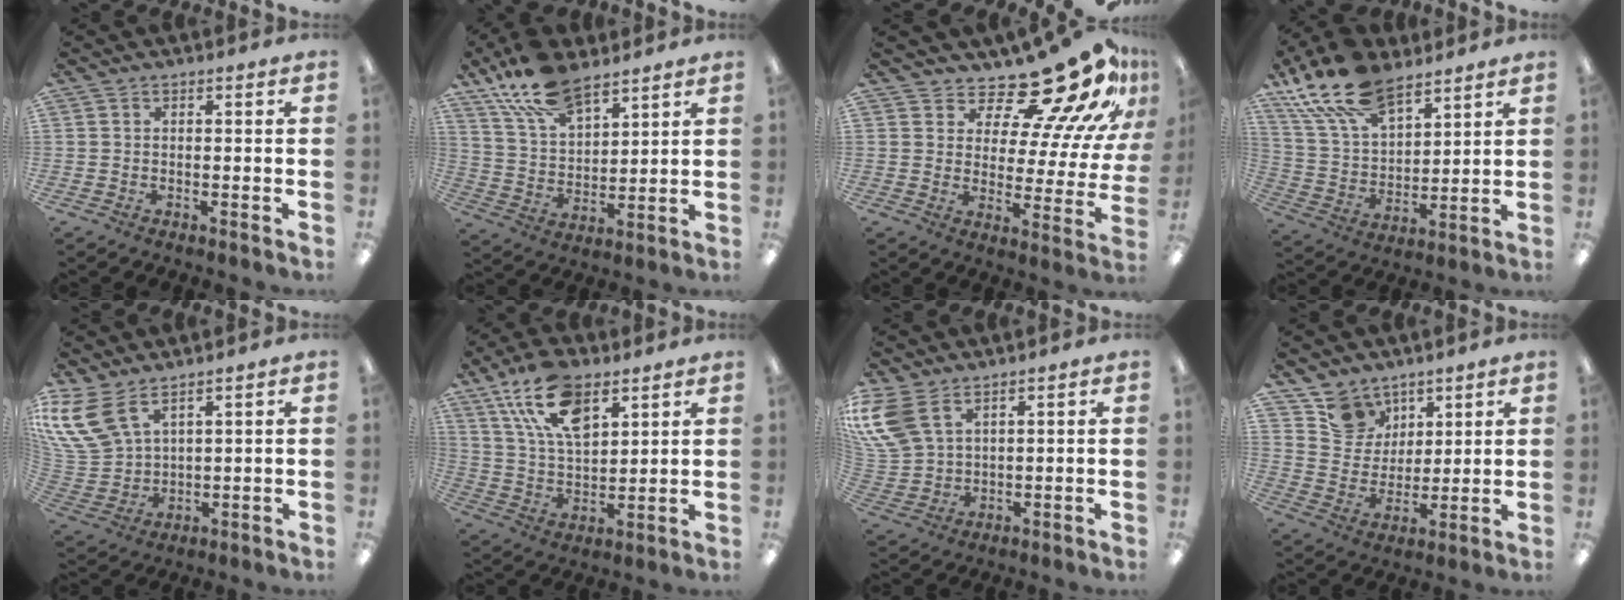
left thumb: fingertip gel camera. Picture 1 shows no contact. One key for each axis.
{"total": 14.6, "fx": 10.2, "fy": 6.7, "fz": 7.9, "tx": -0.153, "ty": -0.049, "tz": 0.189}
{"total": 20.4, "fx": 16.2, "fy": 5.8, "fz": 10.8, "tx": -0.146, "ty": -0.129, "tz": 0.262}
{"total": 18.7, "fx": 12.4, "fy": 9.3, "fz": 10.4, "tx": -0.226, "ty": -0.056, "tz": 0.225}
{"total": 12.8, "fx": 7.8, "fy": 7.3, "fz": 7.1, "tx": -0.180, "ty": -0.028, "tz": 0.152}
{"total": 15.6, "fx": 8.7, "fy": 8.1, "fz": 10.1, "tx": -0.185, "ty": -0.025, "tz": 0.161}
{"total": 10.4, "fx": 5.8, "fy": 6.2, "fz": 5.9, "tx": -0.145, "ty": -0.015, "tz": 0.114}
{"total": 10.0, "fx": 7.2, "fy": 7.0, "fz": 0.9, "tx": -0.023, "ty": -0.051, "tz": 0.141}